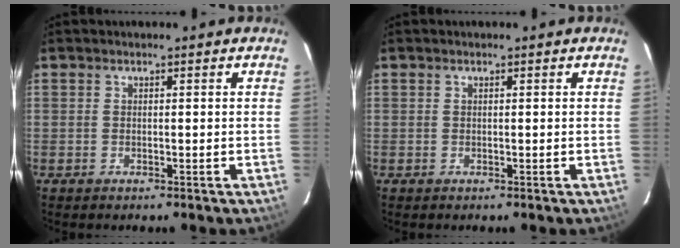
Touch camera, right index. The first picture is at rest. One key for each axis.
{"total": 0.0}